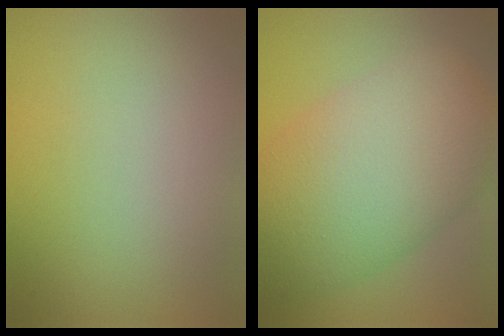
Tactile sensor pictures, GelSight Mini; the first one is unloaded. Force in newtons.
{"total": 12.1, "press": 12.1, "slide": 0.4}